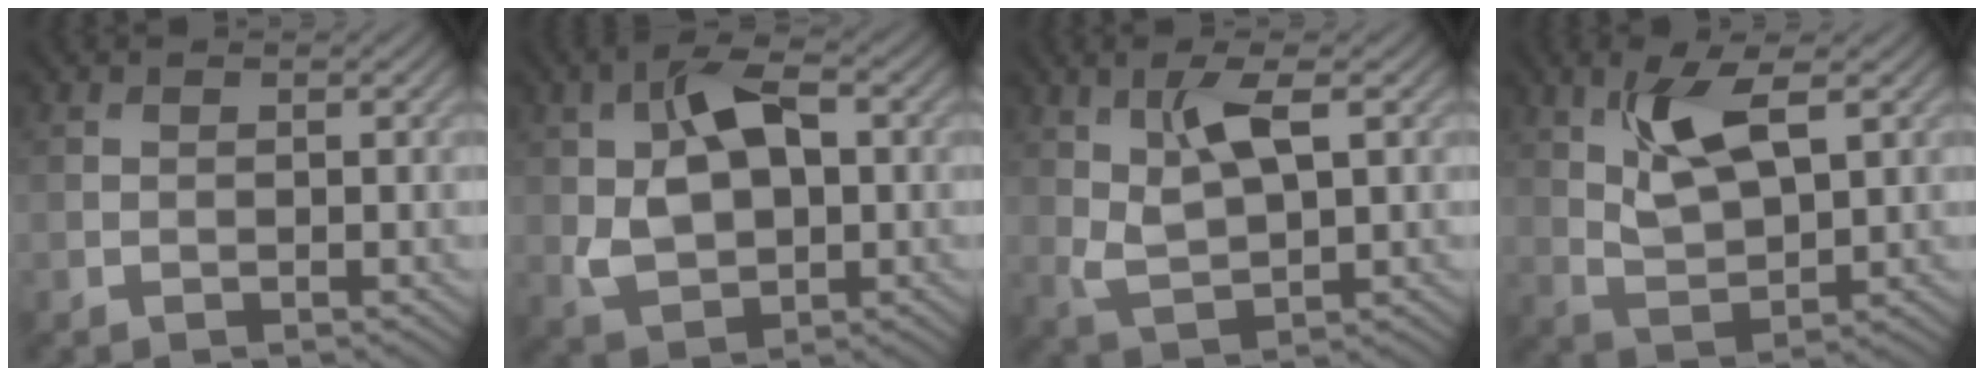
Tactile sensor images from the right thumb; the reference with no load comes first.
{"total": 9.1, "force": [1.2, 5.4, 7.2], "torque": [-0.152, 0.001, 0.017]}
{"total": 6.4, "force": [2.3, 2.5, 5.5], "torque": [-0.118, -0.003, 0.047]}
{"total": 8.1, "force": [3.3, 3.2, 6.7], "torque": [-0.139, 0.000, 0.065]}